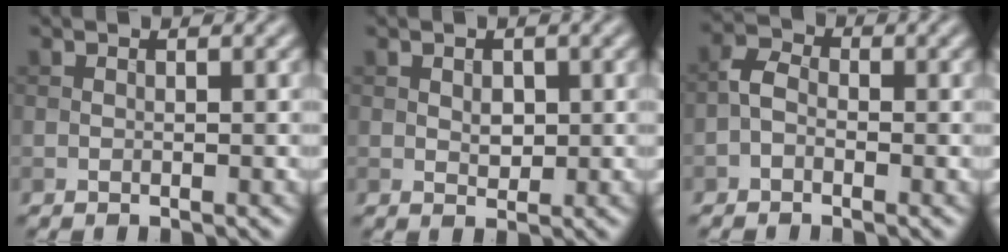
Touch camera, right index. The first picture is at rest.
{"total": 1.5, "force": [0.3, 1.0, 1.0], "torque": [-0.017, -0.004, 0.010]}
{"total": 2.0, "force": [-0.8, 1.4, 1.2], "torque": [-0.022, 0.008, -0.022]}